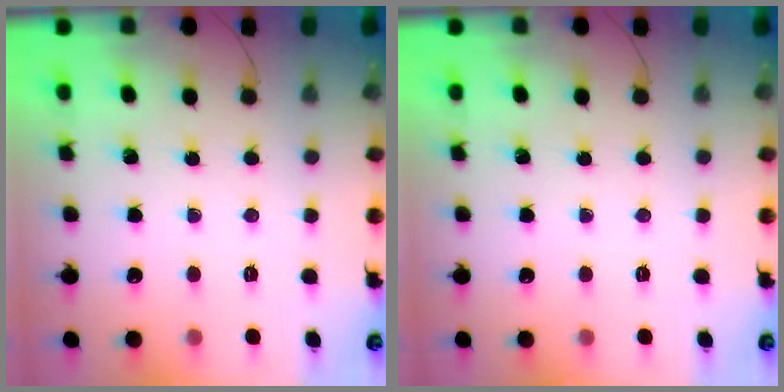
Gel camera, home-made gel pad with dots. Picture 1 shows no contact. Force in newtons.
{"total": 0.0}